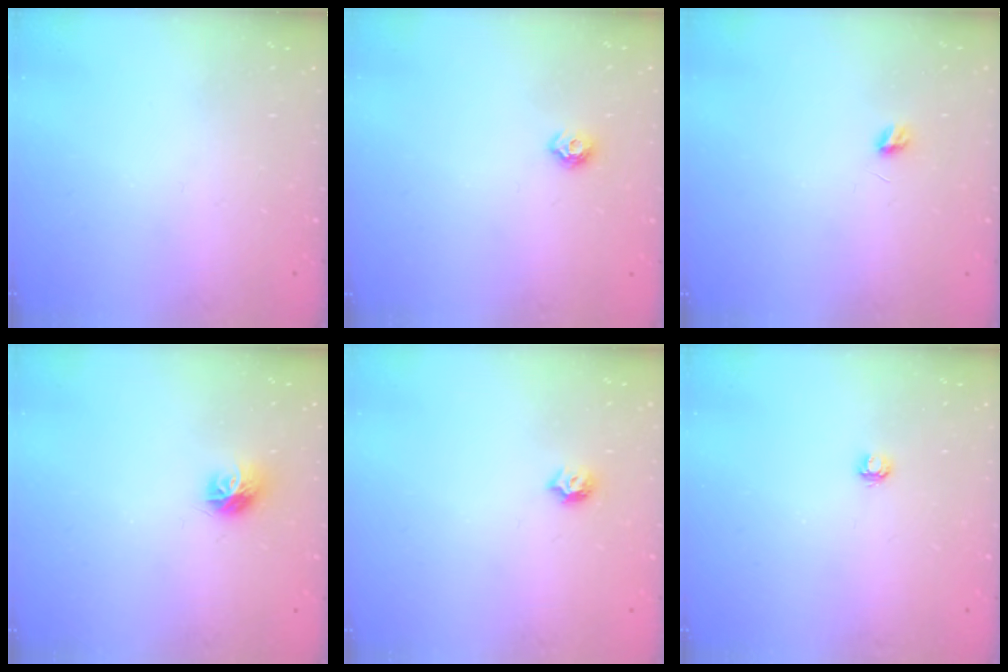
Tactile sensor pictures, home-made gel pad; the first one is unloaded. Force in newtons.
{"total": 6.1, "press": 6.1, "slide": 0.8}
{"total": 3.7, "press": 3.7, "slide": 0.3}
{"total": 8.1, "press": 8.1, "slide": 0.2}
{"total": 4.7, "press": 4.7, "slide": 0.7}
{"total": 3.2, "press": 3.2, "slide": 0.3}